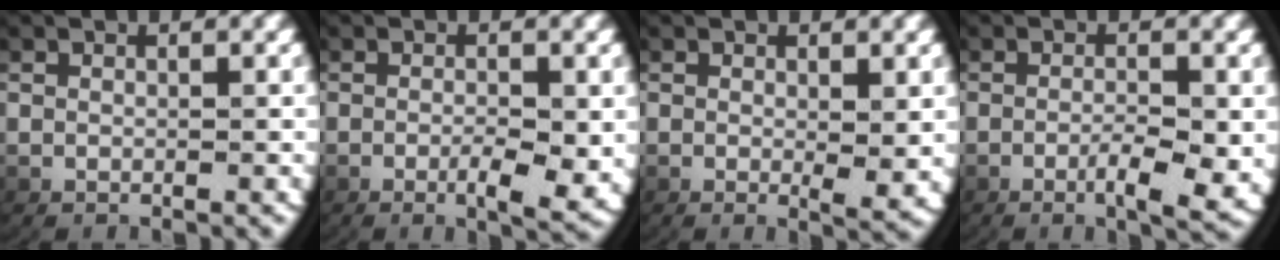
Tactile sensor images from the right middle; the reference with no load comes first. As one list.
[{"total": 3.4, "force": [-0.9, 0.9, 3.2], "torque": [-0.051, -0.006, -0.014]}, {"total": 1.6, "force": [-0.1, 0.4, 1.6], "torque": [-0.028, -0.014, 0.003]}, {"total": 3.8, "force": [-1.2, 1.0, 3.5], "torque": [-0.059, -0.005, -0.020]}]